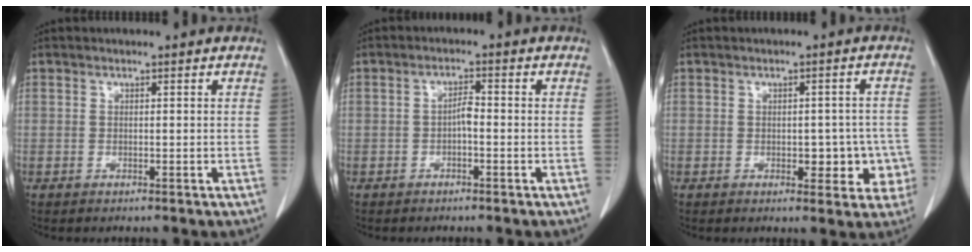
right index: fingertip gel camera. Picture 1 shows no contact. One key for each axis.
{"total": 2.0, "fx": -0.6, "fy": 0.6, "fz": 1.9, "tx": -0.031, "ty": 0.005, "tz": -0.011}
{"total": 5.6, "fx": -1.3, "fy": 3.1, "fz": 4.5, "tx": -0.032, "ty": 0.012, "tz": -0.010}